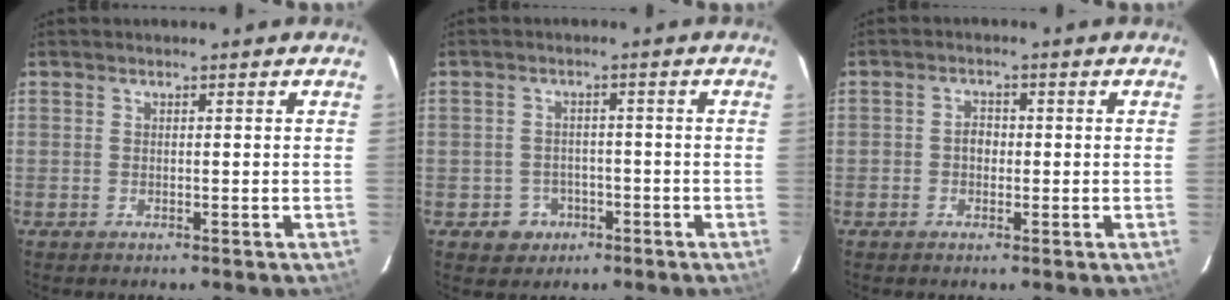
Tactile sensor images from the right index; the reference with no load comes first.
{"total": 4.7, "force": [-2.0, 4.2, 0.4], "torque": [-0.021, 0.016, -0.021]}
{"total": 2.2, "force": [-0.4, 1.9, 1.2], "torque": [-0.019, 0.007, -0.008]}